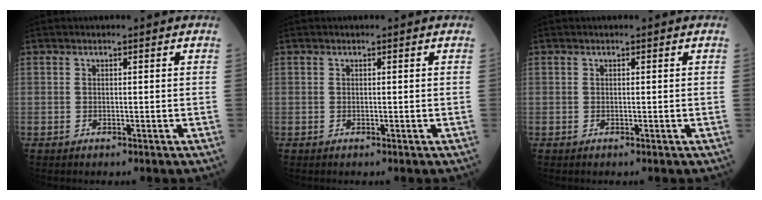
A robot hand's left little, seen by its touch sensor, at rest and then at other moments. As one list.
[{"total": 0.0}, {"total": 0.0}]